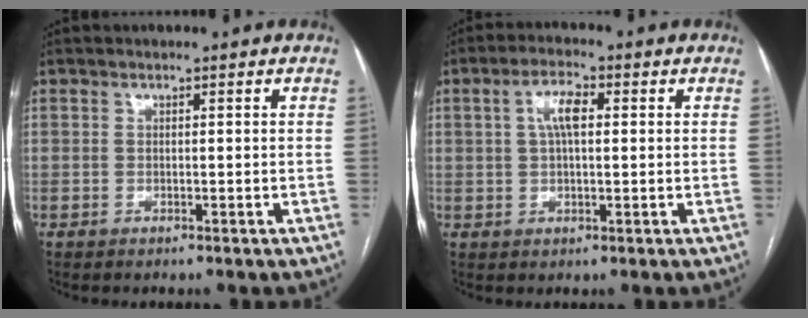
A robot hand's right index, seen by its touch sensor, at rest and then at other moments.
{"total": 5.0, "force": [1.1, 1.9, 4.5], "torque": [-0.091, 0.016, 0.021]}